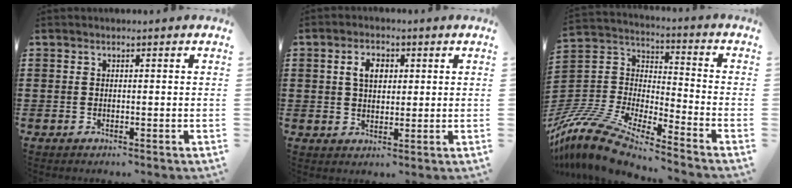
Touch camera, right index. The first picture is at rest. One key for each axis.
{"total": 3.8, "fx": 0.9, "fy": 2.5, "fz": 2.8, "tx": -0.063, "ty": 0.014, "tz": 0.014}
{"total": 11.9, "fx": -10.9, "fy": 1.8, "fz": 4.5, "tx": -0.126, "ty": 0.007, "tz": -0.231}